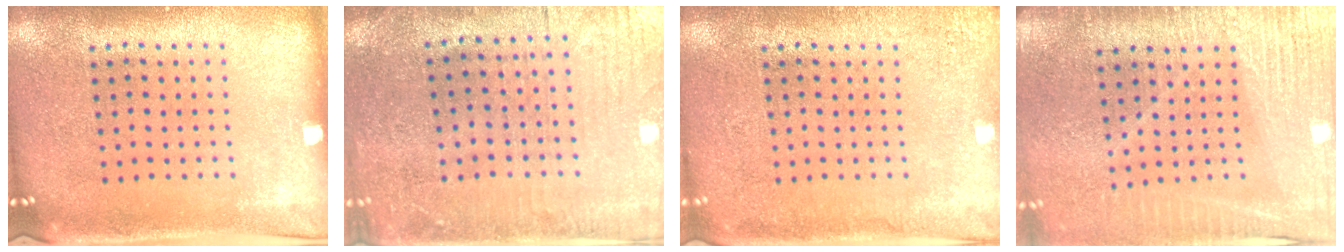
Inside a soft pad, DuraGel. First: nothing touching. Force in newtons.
{"total": 0.9, "press": 0.7, "slide": 0.6}
{"total": 2.0, "press": 2.0, "slide": 0.3}
{"total": 3.6, "press": 3.2, "slide": 1.6}